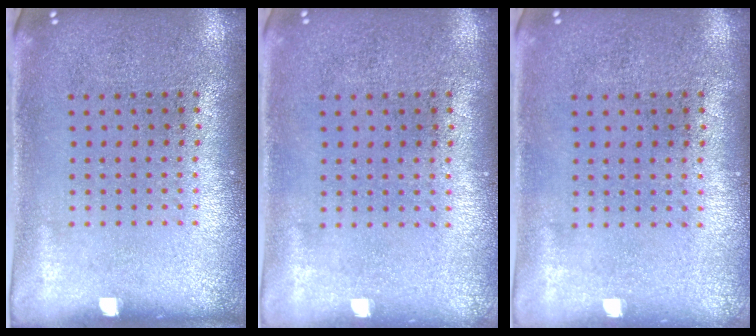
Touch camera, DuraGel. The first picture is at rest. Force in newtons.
{"total": 0.0}
{"total": 0.0}